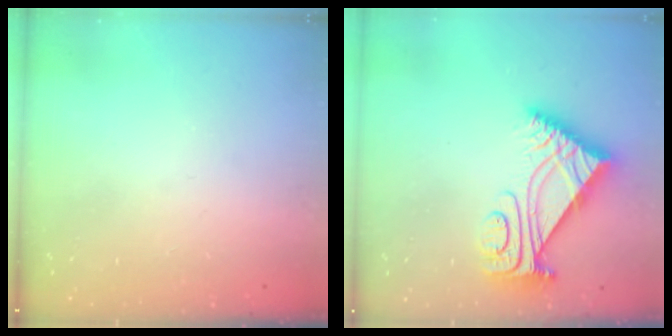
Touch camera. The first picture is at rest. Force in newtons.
{"total": 8.6, "press": 8.5, "slide": 1.0}